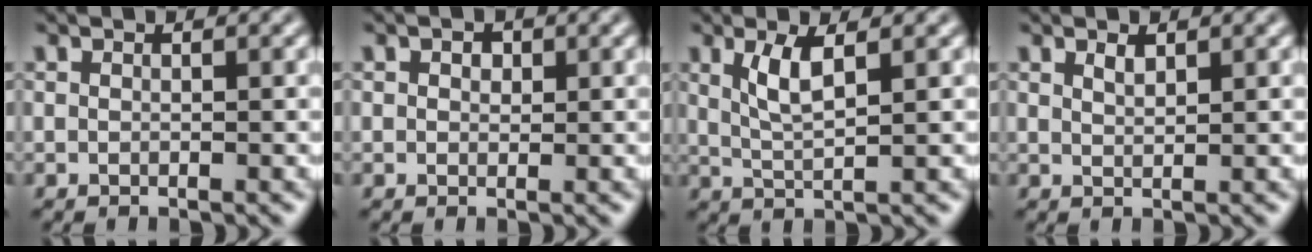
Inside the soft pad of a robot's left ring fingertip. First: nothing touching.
{"total": 1.2, "force": [0.6, 0.9, 0.7], "torque": [-0.007, -0.002, 0.005]}
{"total": 3.0, "force": [1.3, 0.7, 2.6], "torque": [-0.055, -0.004, 0.027]}
{"total": 1.0, "force": [0.8, 0.3, 0.5], "torque": [-0.011, -0.001, 0.015]}